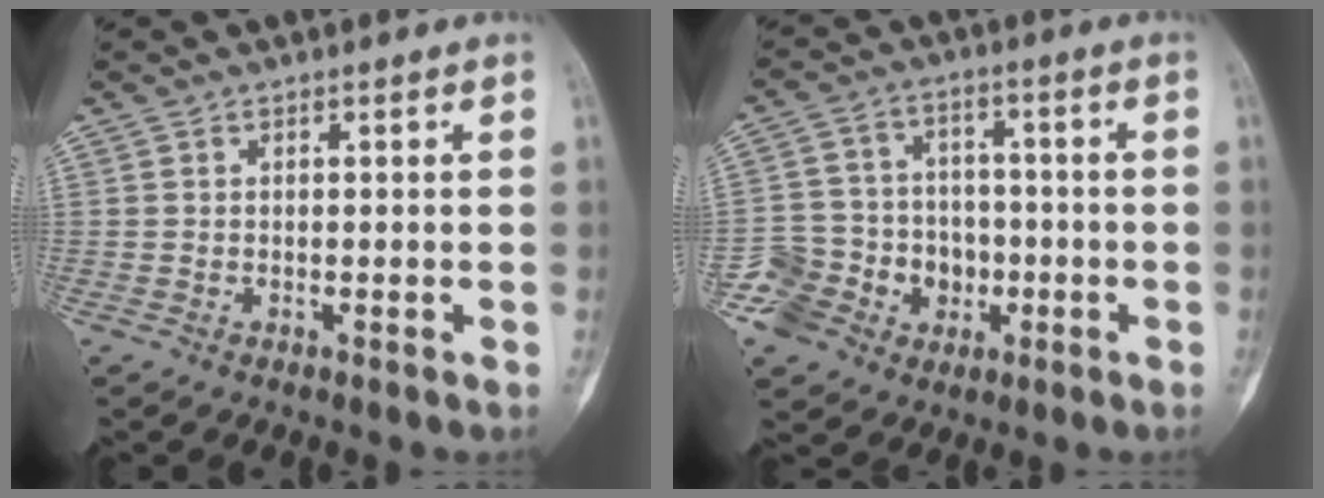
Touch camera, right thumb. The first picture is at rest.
{"total": 12.4, "force": [-4.2, 10.9, 4.2], "torque": [-0.045, 0.043, -0.065]}